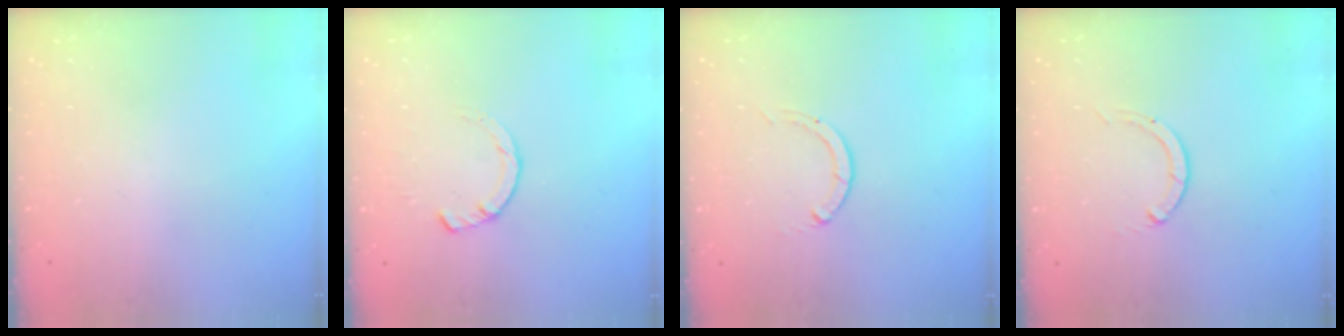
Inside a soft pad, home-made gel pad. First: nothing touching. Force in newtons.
{"total": 3.0, "press": 3.0, "slide": 0.4}
{"total": 0.0}
{"total": 0.0}